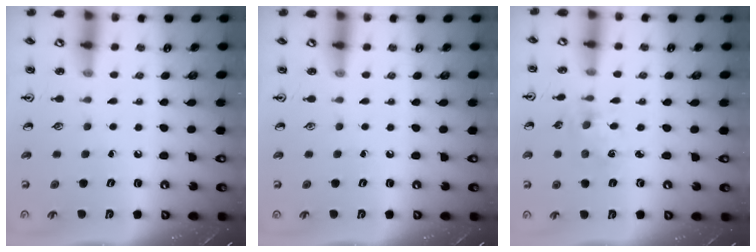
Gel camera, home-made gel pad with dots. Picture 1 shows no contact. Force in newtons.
{"total": 0.0}
{"total": 1.7, "press": 1.7, "slide": 0.3}